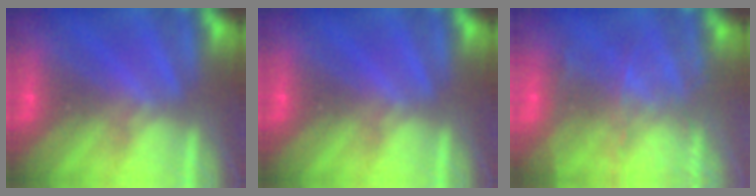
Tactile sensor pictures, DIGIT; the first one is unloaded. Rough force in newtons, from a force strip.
{"total": 0.0}
{"total": 7.6}